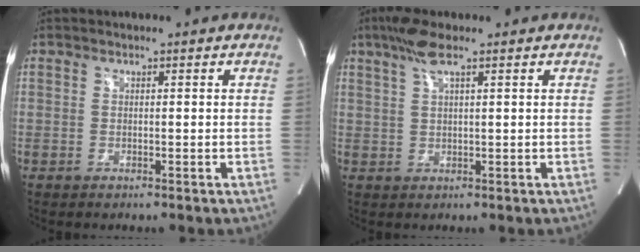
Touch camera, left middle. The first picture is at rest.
{"total": 4.8, "force": [3.0, 0.4, 3.7], "torque": [-0.081, 0.014, 0.058]}